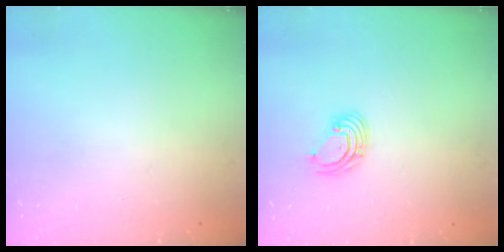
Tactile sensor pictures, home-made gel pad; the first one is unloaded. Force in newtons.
{"total": 3.3, "press": 3.3, "slide": 0.4}